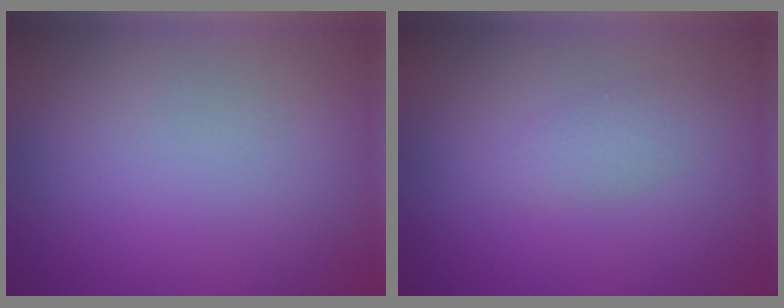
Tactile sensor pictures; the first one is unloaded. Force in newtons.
{"total": 1.5, "press": 1.5, "slide": 0.1}